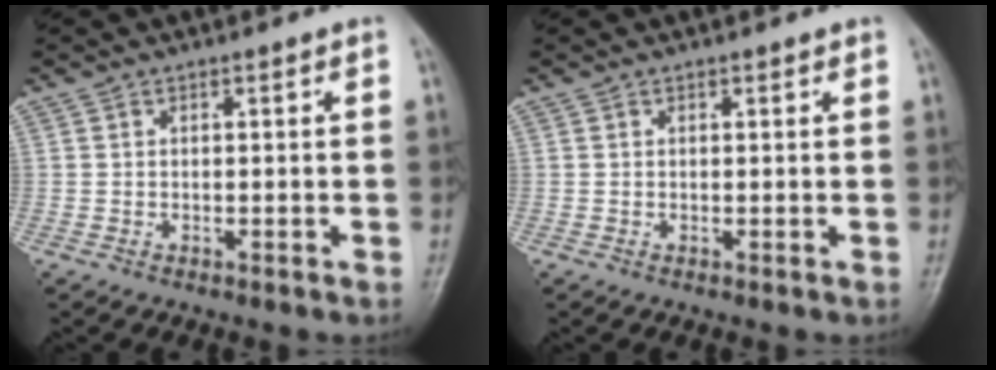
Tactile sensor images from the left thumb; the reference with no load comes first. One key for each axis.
{"total": 0.5, "fx": 0.4, "fy": 0.2, "fz": 0.1, "tx": -0.004, "ty": -0.004, "tz": 0.005}